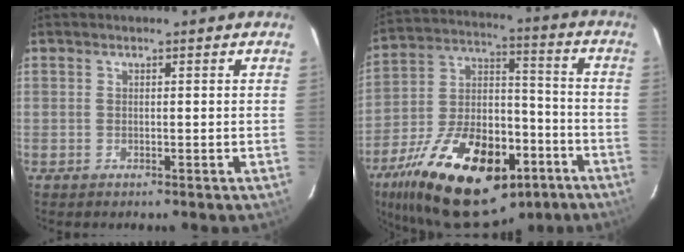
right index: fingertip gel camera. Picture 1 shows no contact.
{"total": 29.1, "force": [-16.4, 15.0, 18.9], "torque": [-0.365, -0.001, -0.248]}